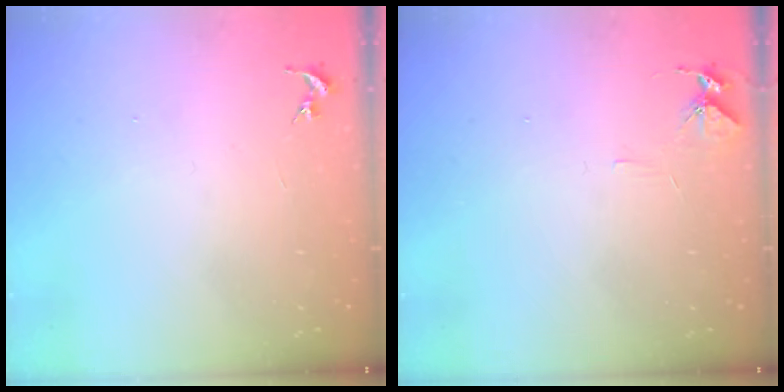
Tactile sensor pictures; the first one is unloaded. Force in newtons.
{"total": 5.4, "press": 5.4, "slide": 0.6}